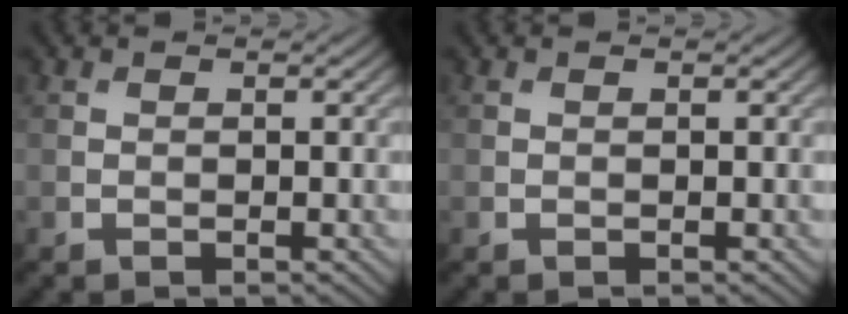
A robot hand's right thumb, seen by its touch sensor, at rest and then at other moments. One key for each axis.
{"total": 0.0}